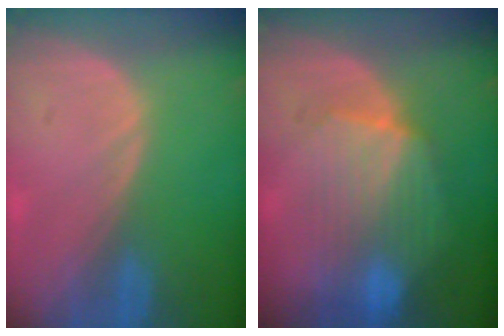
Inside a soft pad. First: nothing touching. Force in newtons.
{"total": 8.0, "press": 7.9, "slide": 1.0}